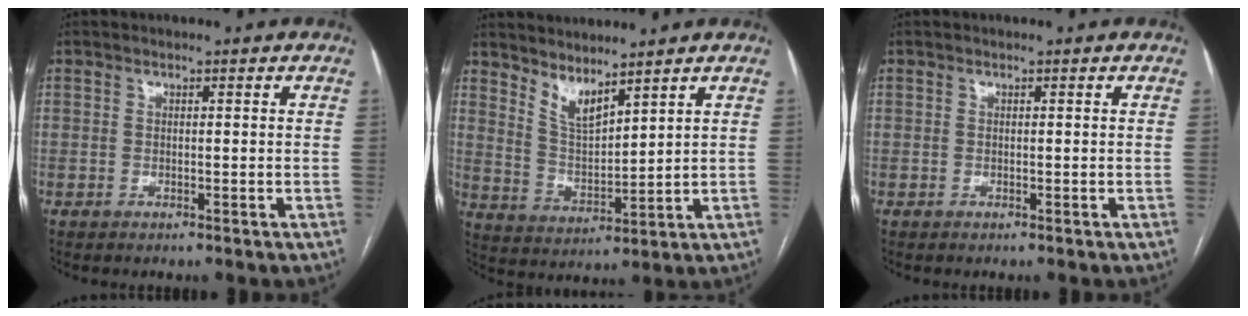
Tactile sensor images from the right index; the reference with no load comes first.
{"total": 5.7, "force": [4.9, 1.0, 2.7], "torque": [-0.061, -0.011, 0.111]}
{"total": 0.0}